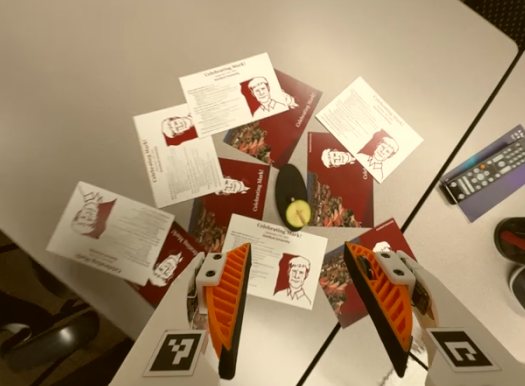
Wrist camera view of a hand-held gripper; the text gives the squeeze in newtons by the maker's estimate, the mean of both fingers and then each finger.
{"total": 0.0}